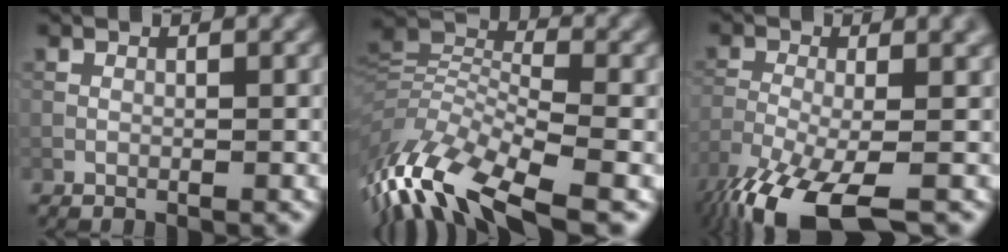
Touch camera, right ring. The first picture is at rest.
{"total": 12.1, "force": [-7.1, 4.3, 8.8], "torque": [-0.180, 0.003, -0.143]}
{"total": 11.8, "force": [-7.1, 3.4, 8.7], "torque": [-0.170, -0.021, -0.129]}